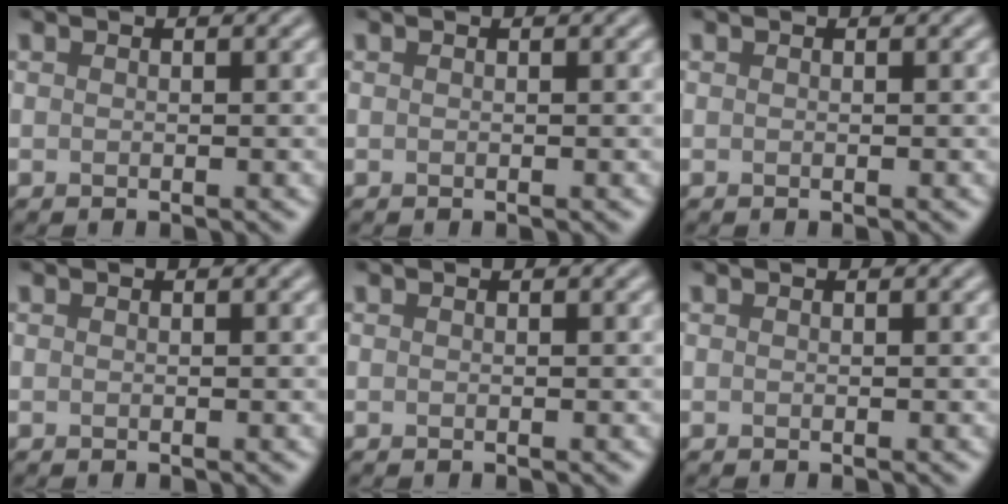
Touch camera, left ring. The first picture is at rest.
{"total": 0.0}
{"total": 0.0}
{"total": 0.0}
{"total": 0.0}
{"total": 0.0}